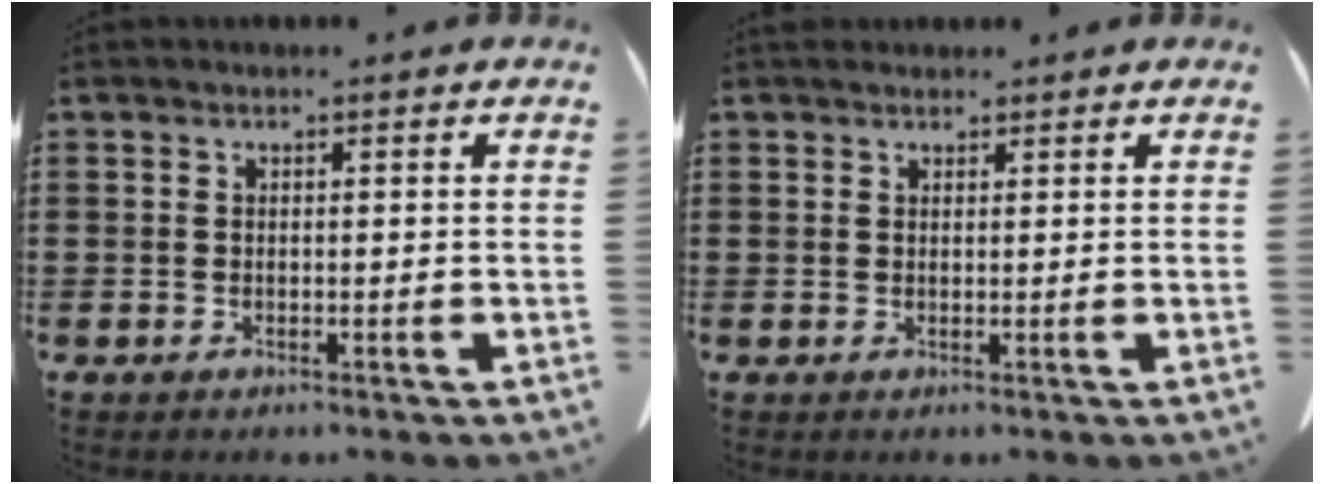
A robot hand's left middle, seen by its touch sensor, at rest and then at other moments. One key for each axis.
{"total": 1.3, "fx": 1.2, "fy": 0.5, "fz": 0.1, "tx": -0.005, "ty": 0.000, "tz": 0.025}